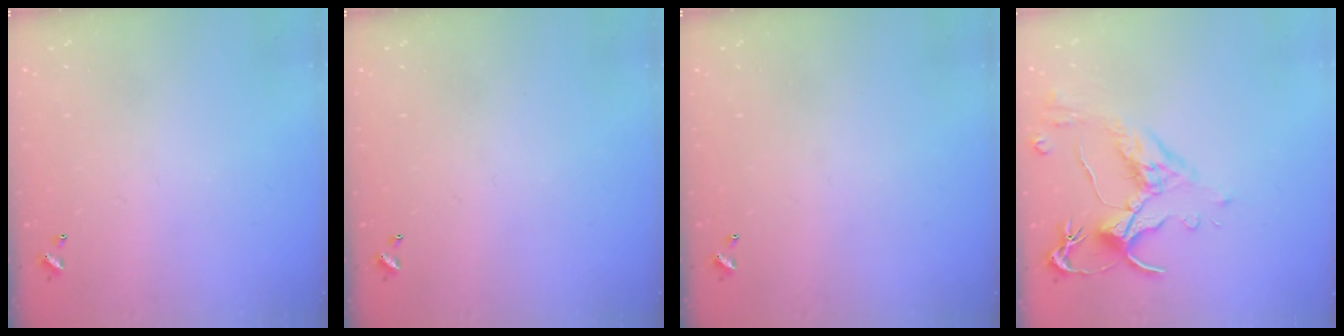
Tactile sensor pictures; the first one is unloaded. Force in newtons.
{"total": 0.0}
{"total": 0.0}
{"total": 2.5, "press": 2.1, "slide": 1.4}